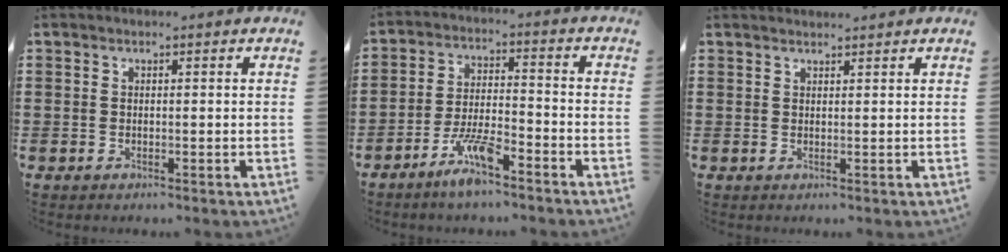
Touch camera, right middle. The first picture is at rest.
{"total": 6.8, "force": [-5.2, 1.3, 4.1], "torque": [-0.094, -0.001, -0.103]}
{"total": 1.2, "force": [1.2, 0.0, 0.0], "torque": [-0.003, -0.001, 0.022]}